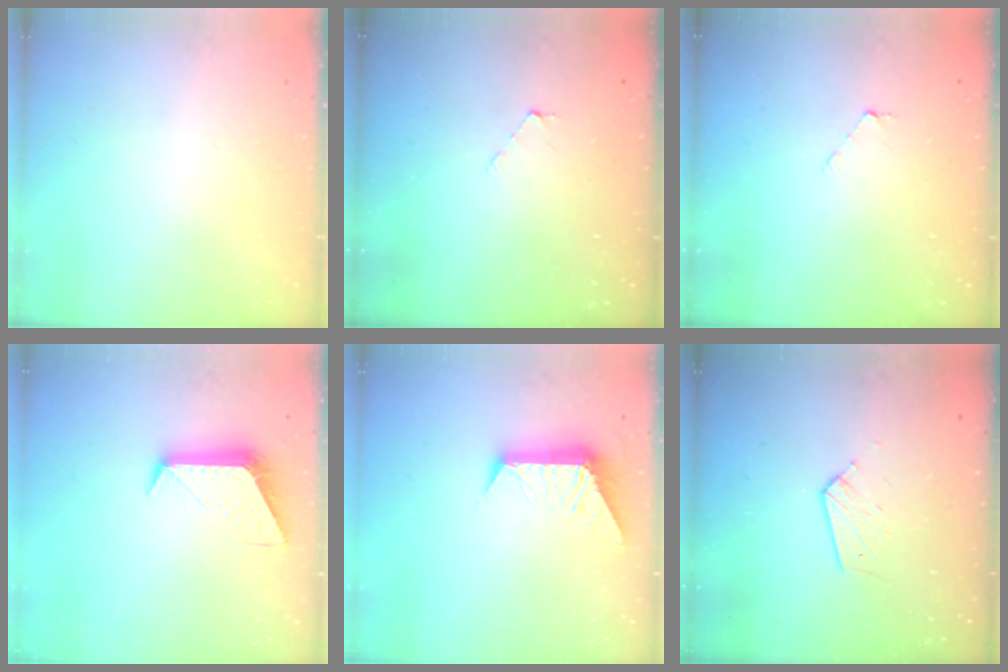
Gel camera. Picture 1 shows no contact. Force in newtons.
{"total": 2.8, "press": 2.8, "slide": 0.2}
{"total": 2.8, "press": 2.8, "slide": 0.2}
{"total": 11.8, "press": 11.8, "slide": 0.8}
{"total": 10.7, "press": 10.7, "slide": 0.6}
{"total": 5.5, "press": 5.5, "slide": 0.5}